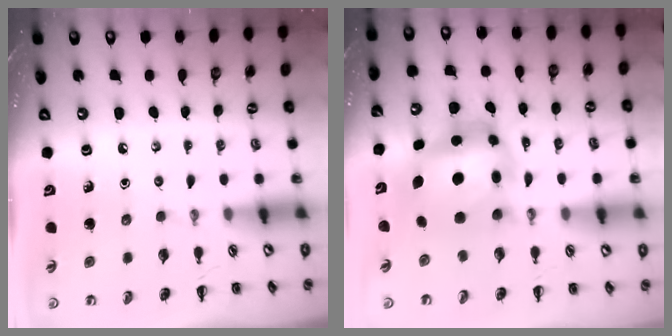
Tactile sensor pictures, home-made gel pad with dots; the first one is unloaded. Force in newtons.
{"total": 6.6, "press": 6.4, "slide": 1.6}